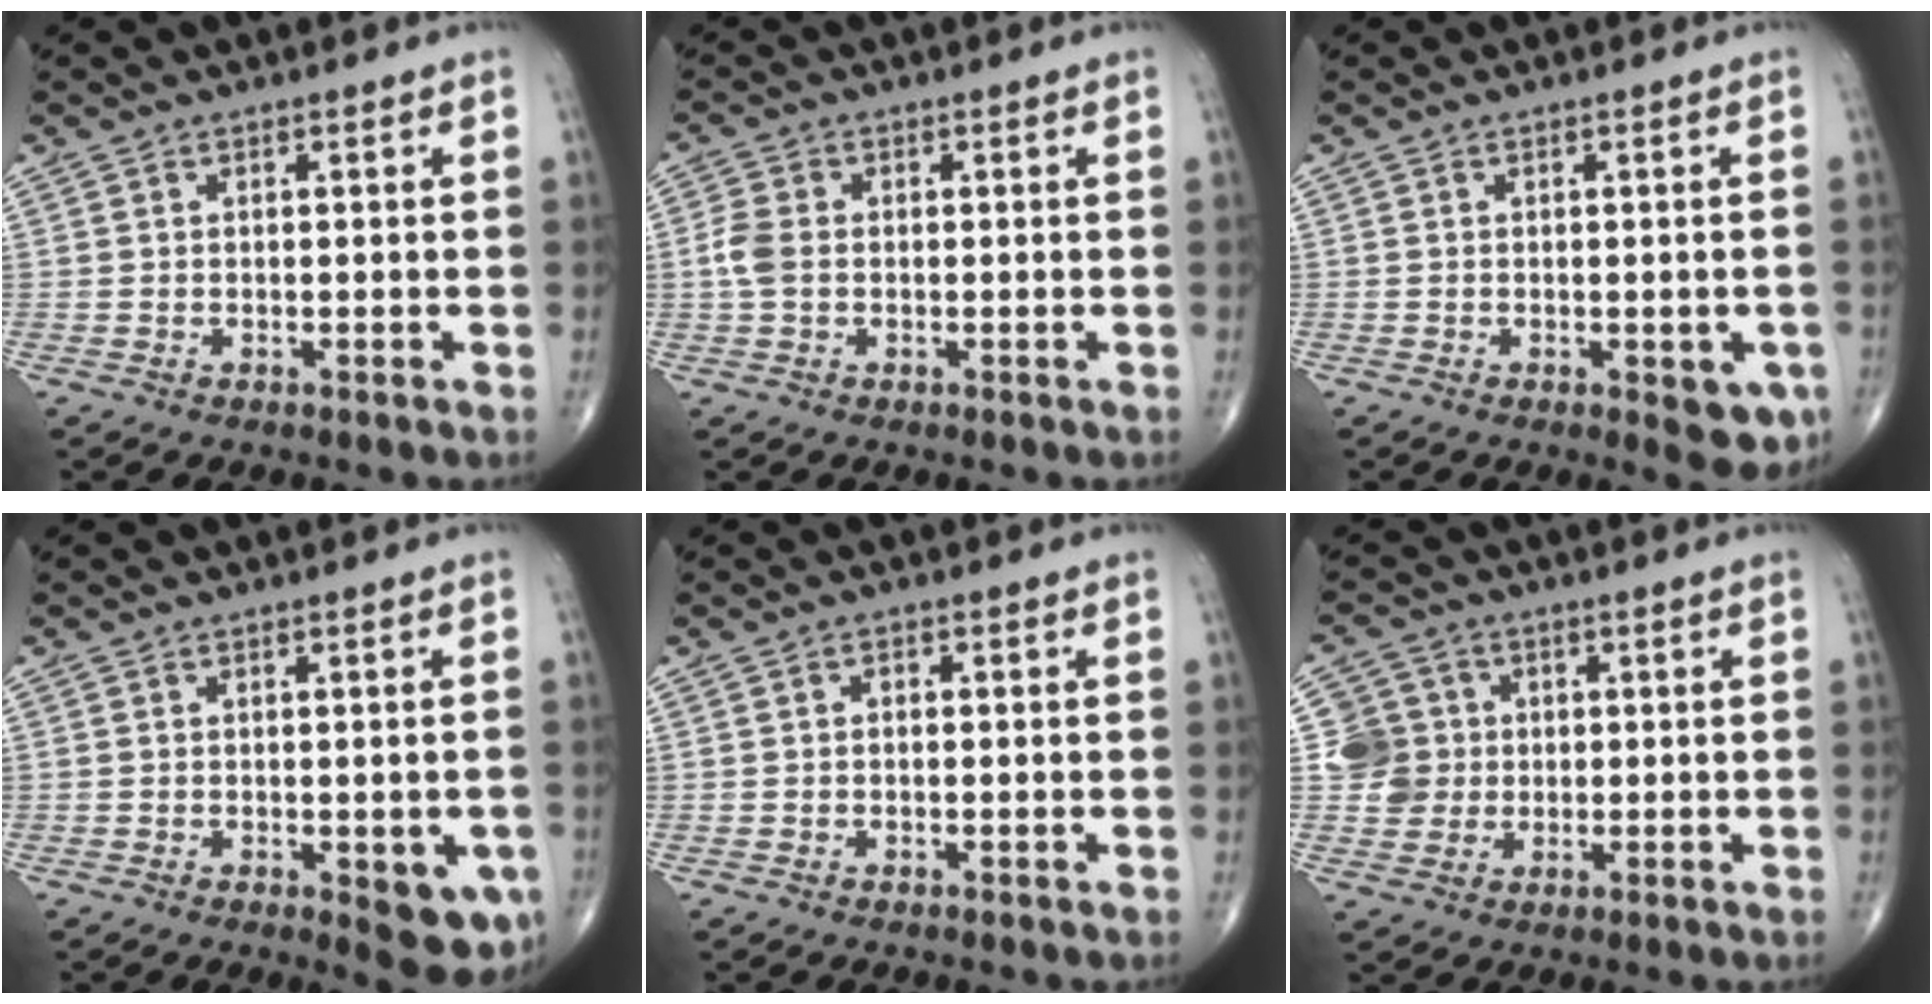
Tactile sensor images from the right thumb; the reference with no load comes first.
{"total": 3.6, "force": [-0.2, 2.5, 2.6], "torque": [-0.067, 0.006, -0.011]}
{"total": 5.7, "force": [-1.9, 2.4, 4.8], "torque": [-0.036, -0.006, -0.019]}
{"total": 7.6, "force": [-2.3, 3.0, 6.7], "torque": [-0.056, -0.009, -0.023]}
{"total": 0.7, "force": [0.0, 0.5, 0.5], "torque": [-0.005, 0.003, -0.004]}
{"total": 6.7, "force": [0.6, 6.6, 0.8], "torque": [0.016, 0.007, 0.007]}